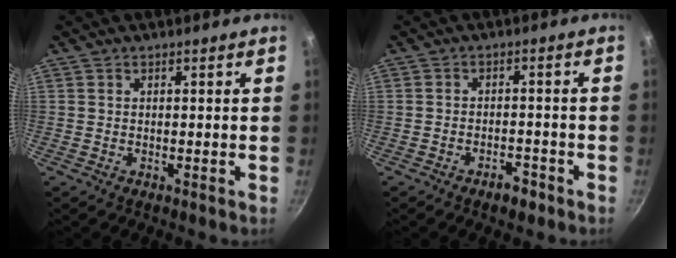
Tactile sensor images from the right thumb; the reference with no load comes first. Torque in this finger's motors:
{"motor_torque": [-0.12, 0.17, -0.19, 0.08, 0.02]}